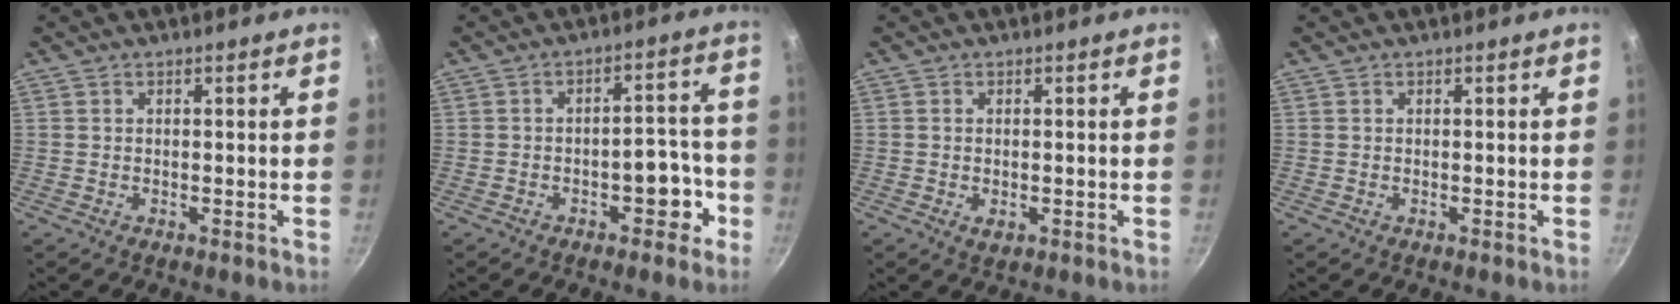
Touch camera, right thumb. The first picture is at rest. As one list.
[{"total": 7.0, "force": [-3.2, 3.8, 4.9], "torque": [-0.024, 0.048, -0.034]}, {"total": 2.0, "force": [-0.4, 1.2, 1.5], "torque": [-0.025, -0.005, -0.004]}, {"total": 0.0}]